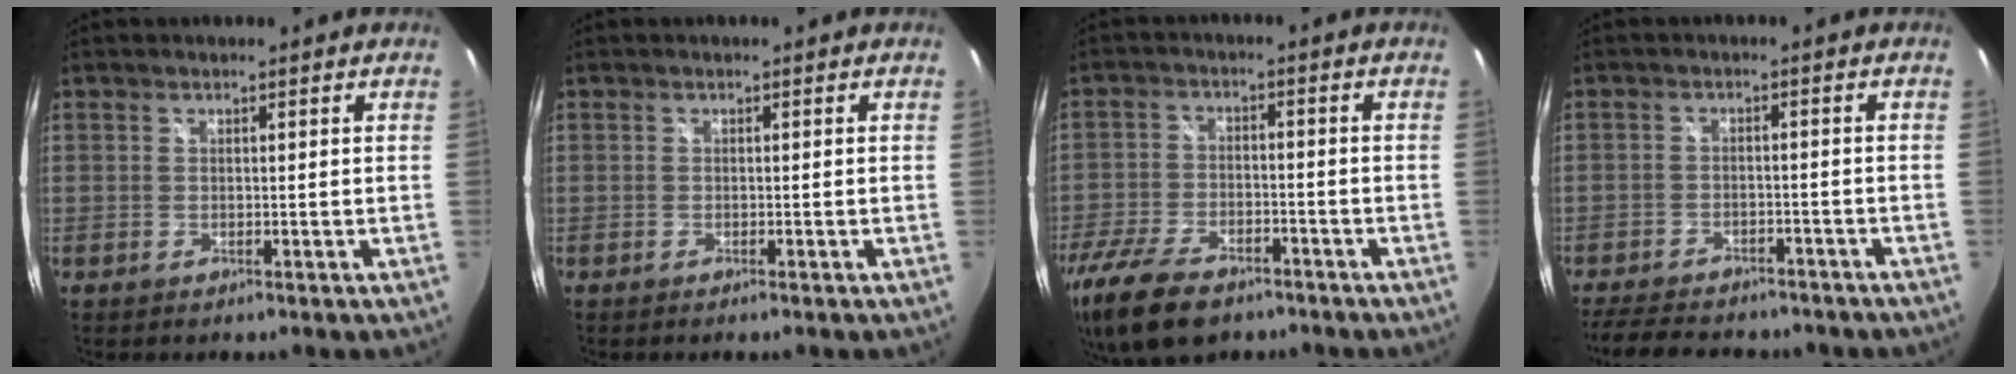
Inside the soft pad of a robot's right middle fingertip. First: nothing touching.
{"total": 0.5, "force": [-0.4, -0.1, 0.3], "torque": [-0.002, 0.000, -0.008]}
{"total": 14.9, "force": [-10.3, 6.9, 8.2], "torque": [-0.205, -0.035, -0.186]}
{"total": 13.7, "force": [-11.3, 5.0, 5.9], "torque": [-0.134, -0.016, -0.163]}